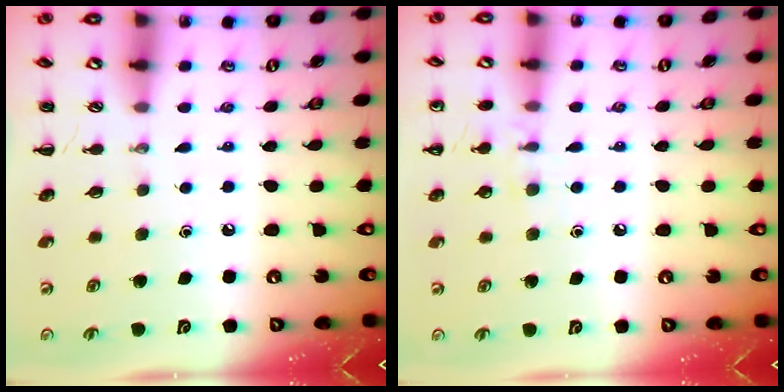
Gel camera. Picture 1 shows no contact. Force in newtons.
{"total": 7.4, "press": 7.1, "slide": 2.1}